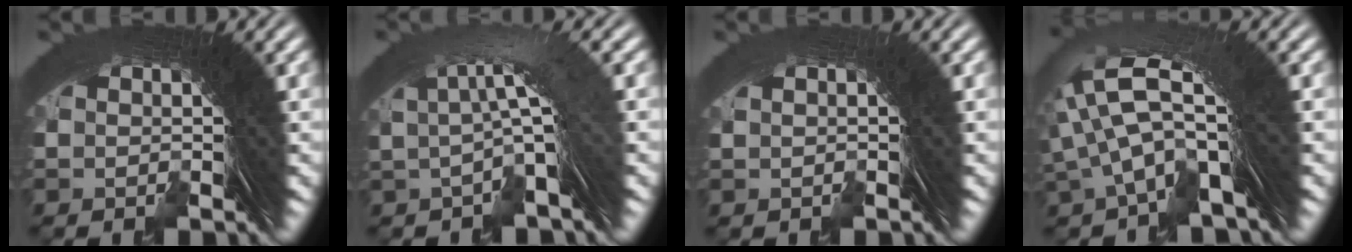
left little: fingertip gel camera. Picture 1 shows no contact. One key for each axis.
{"total": 2.8, "fx": -0.2, "fy": -0.3, "fz": 2.7, "tx": -0.029, "ty": 0.019, "tz": -0.003}
{"total": 0.9, "fx": 0.3, "fy": -0.8, "fz": -0.3, "tx": 0.007, "ty": 0.010, "tz": 0.005}
{"total": 4.9, "fx": 0.6, "fy": 1.9, "fz": 4.5, "tx": -0.105, "ty": 0.002, "tz": 0.009}